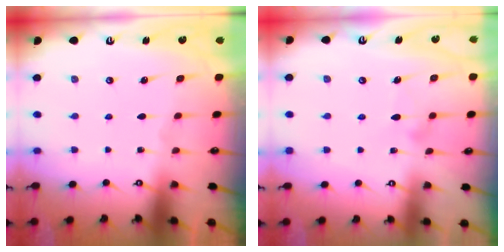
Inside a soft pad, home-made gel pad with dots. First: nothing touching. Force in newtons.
{"total": 8.3, "press": 8.2, "slide": 0.4}